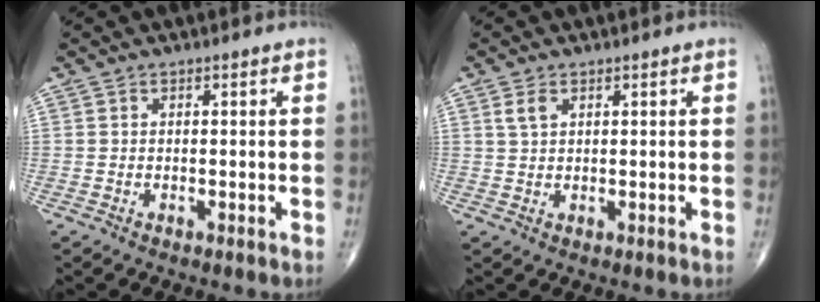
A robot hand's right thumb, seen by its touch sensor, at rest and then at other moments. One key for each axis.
{"total": 2.4, "fx": 1.1, "fy": 1.3, "fz": 1.6, "tx": -0.031, "ty": 0.002, "tz": 0.026}